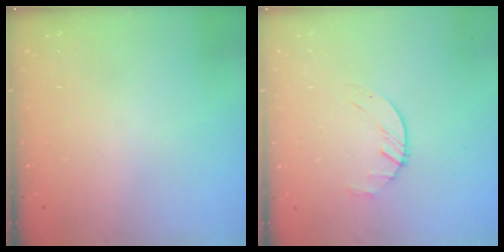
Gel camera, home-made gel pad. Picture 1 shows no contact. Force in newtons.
{"total": 2.2, "press": 2.2, "slide": 0.4}